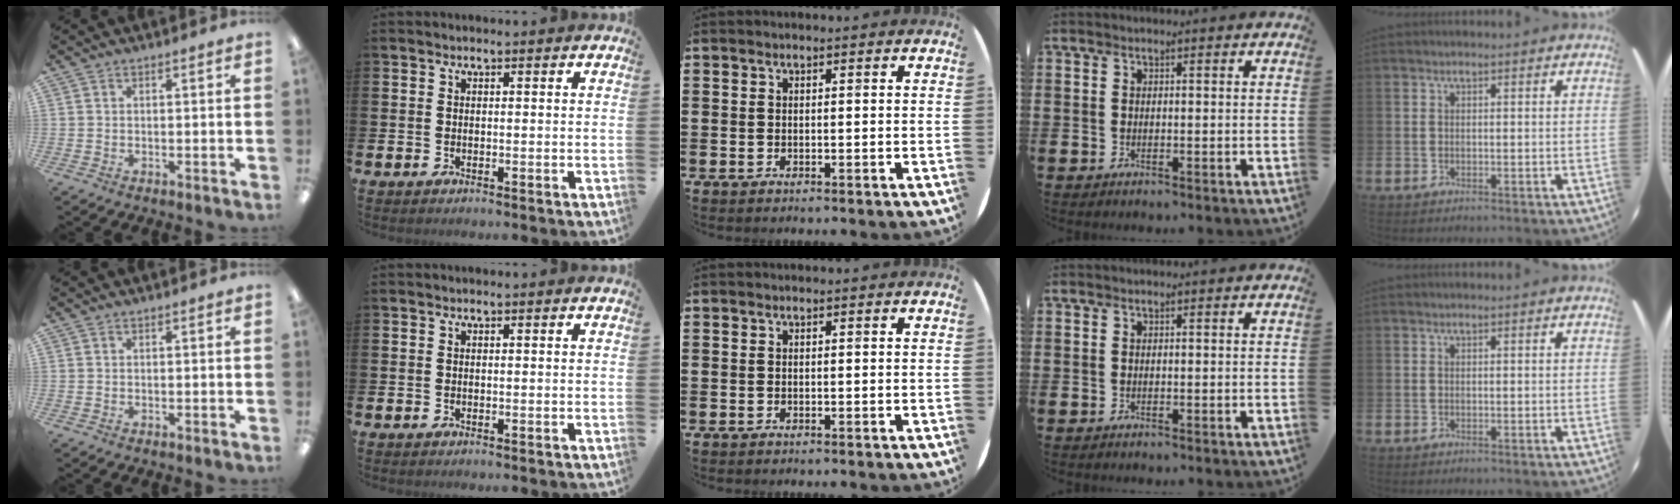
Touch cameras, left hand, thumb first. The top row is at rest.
{}